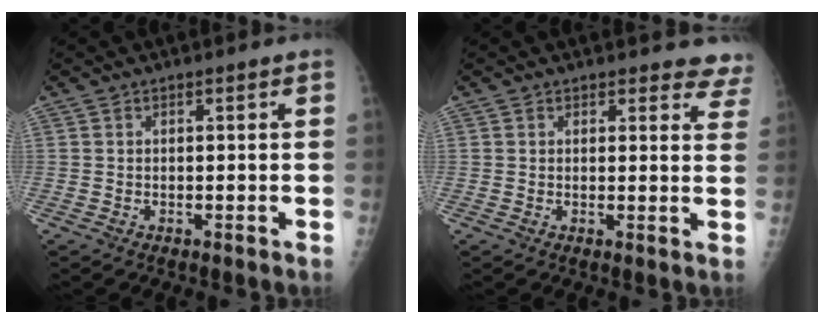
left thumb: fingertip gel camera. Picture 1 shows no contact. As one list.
[{"total": 6.7, "force": [6.1, 2.9, -0.3], "torque": [0.061, -0.030, 0.033]}]